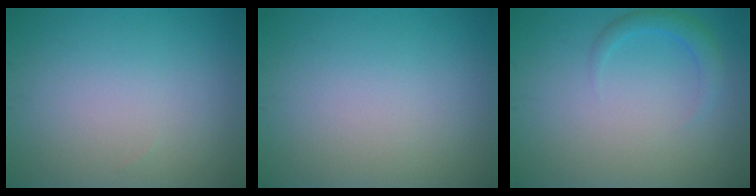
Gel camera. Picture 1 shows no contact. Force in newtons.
{"total": 0.0}
{"total": 1.8, "press": 1.8, "slide": 0.1}